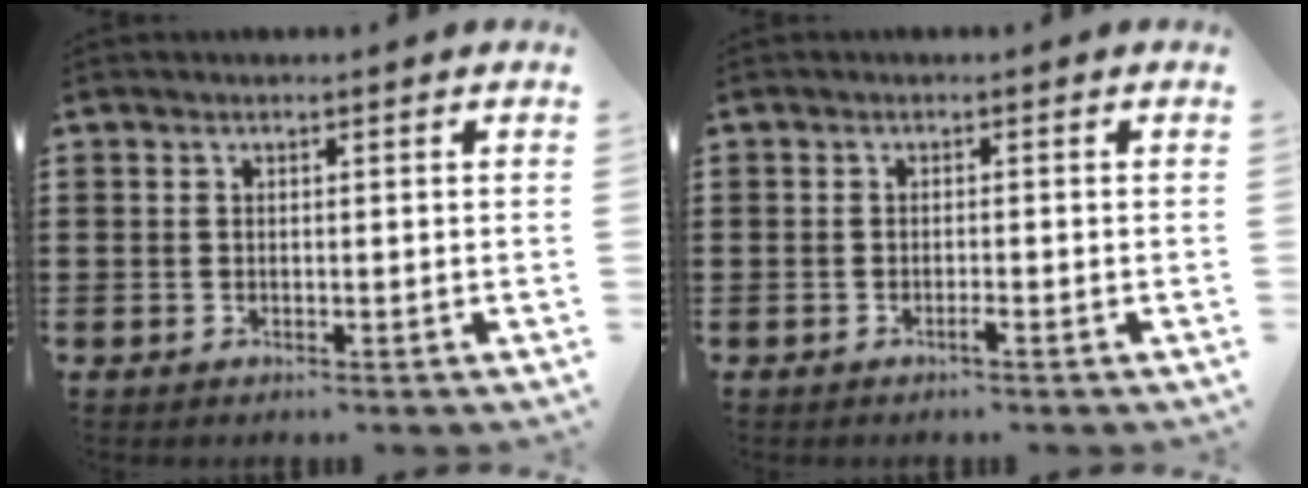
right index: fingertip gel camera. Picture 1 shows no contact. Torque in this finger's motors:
{"motor_torque": [0.34, 0.31, 0.03, 0.05]}